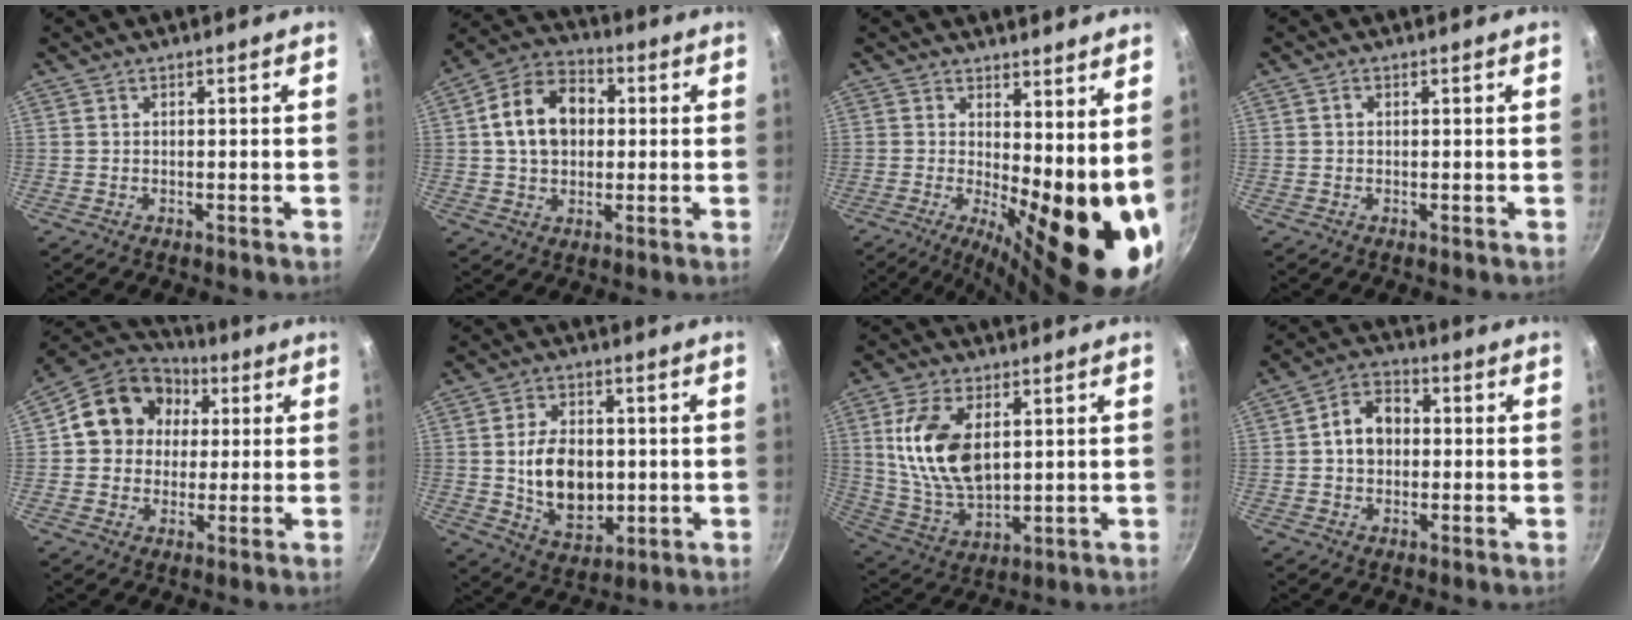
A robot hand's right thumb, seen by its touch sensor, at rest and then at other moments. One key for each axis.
{"total": 12.9, "fx": 1.6, "fy": 9.6, "fz": 8.4, "tx": -0.118, "ty": 0.024, "tz": 0.013}
{"total": 17.5, "fx": 0.5, "fy": 6.5, "fz": 16.3, "tx": -0.192, "ty": -0.026, "tz": 0.017}
{"total": 0.9, "fx": 0.2, "fy": 0.7, "fz": 0.5, "tx": -0.007, "ty": 0.005, "tz": 0.001}
{"total": 14.6, "fx": 2.9, "fy": 12.7, "fz": 6.7, "tx": -0.083, "ty": 0.020, "tz": 0.031}
{"total": 13.0, "fx": -0.1, "fy": 8.9, "fz": 9.5, "tx": -0.131, "ty": -0.006, "tz": 0.006}
{"total": 15.0, "fx": 3.6, "fy": 8.5, "fz": 11.8, "tx": -0.213, "ty": -0.020, "tz": 0.079}
{"total": 8.2, "fx": 0.5, "fy": 6.3, "fz": 5.2, "tx": -0.056, "ty": 0.020, "tz": -0.005}